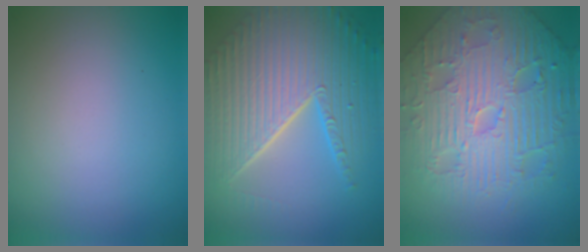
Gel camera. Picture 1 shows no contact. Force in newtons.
{"total": 10.6, "press": 6.8, "slide": 8.1}
{"total": 9.3, "press": 7.0, "slide": 6.0}